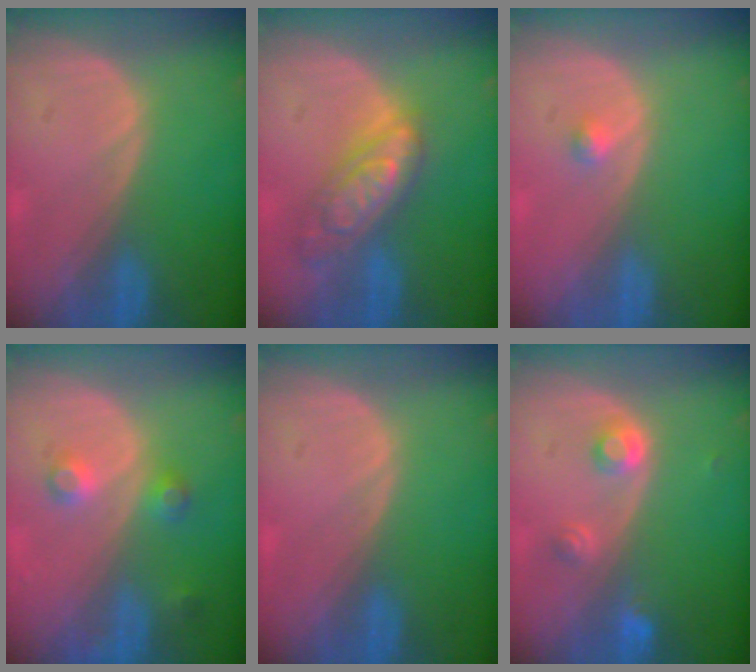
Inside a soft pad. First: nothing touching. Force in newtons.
{"total": 7.5, "press": 7.5, "slide": 0.5}
{"total": 1.0, "press": 1.0, "slide": 0.1}
{"total": 3.8, "press": 3.5, "slide": 1.4}
{"total": 0.0}
{"total": 3.1, "press": 3.1, "slide": 0.2}